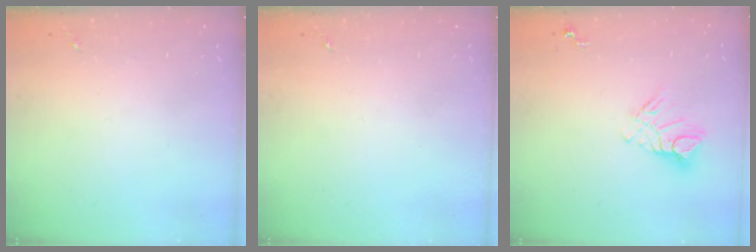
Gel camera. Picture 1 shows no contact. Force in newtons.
{"total": 0.0}
{"total": 10.2, "press": 10.1, "slide": 0.8}